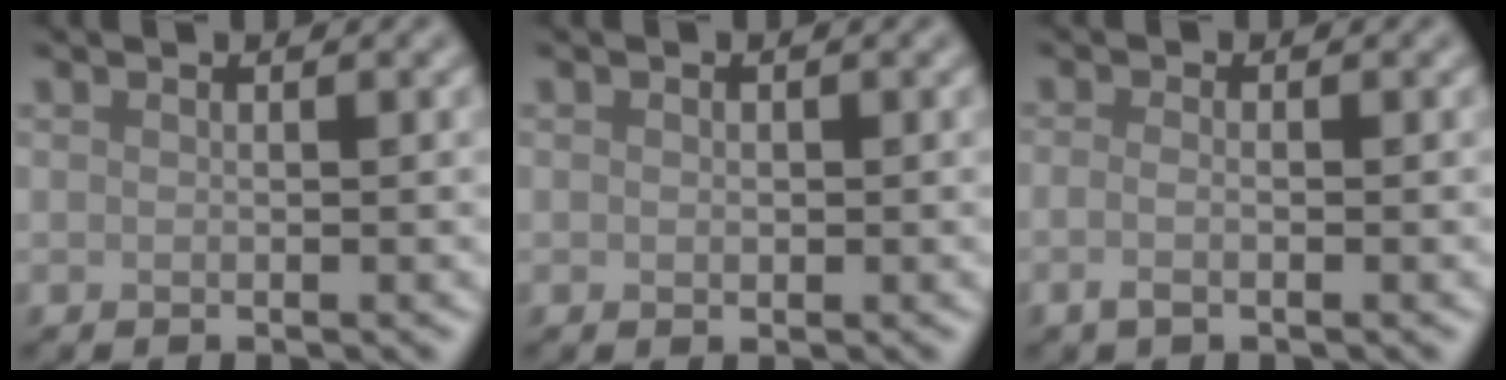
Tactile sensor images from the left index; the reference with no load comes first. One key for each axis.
{"total": 0.6, "fx": 0.0, "fy": 0.5, "fz": 0.3, "tx": -0.003, "ty": -0.002, "tz": 0.000}
{"total": 1.4, "fx": -0.5, "fy": 0.6, "fz": 1.2, "tx": -0.027, "ty": -0.004, "tz": -0.014}